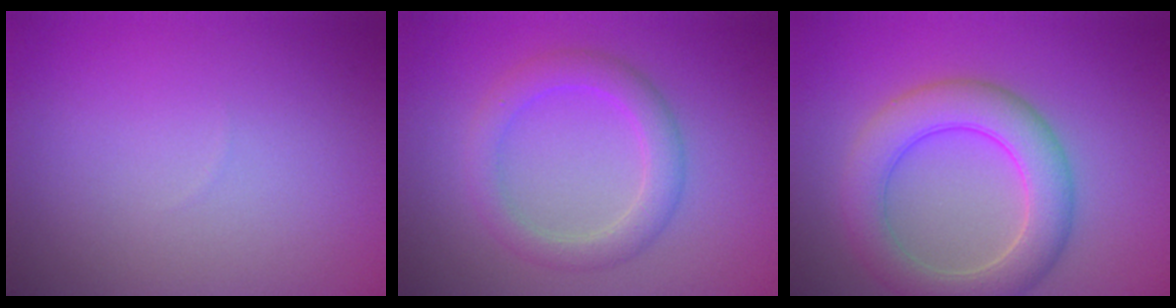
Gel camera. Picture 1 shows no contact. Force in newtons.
{"total": 3.3, "press": 3.3, "slide": 0.1}
{"total": 5.9, "press": 5.9, "slide": 0.2}